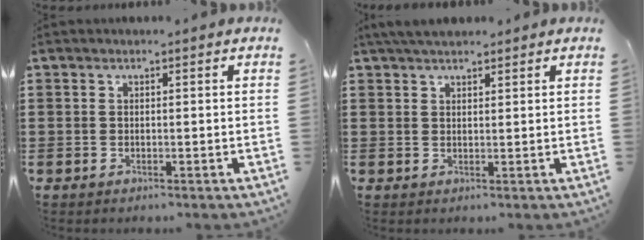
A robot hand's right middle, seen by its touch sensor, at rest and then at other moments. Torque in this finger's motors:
{"motor_torque": [0.02, -0.11, 0.26, 0.09]}